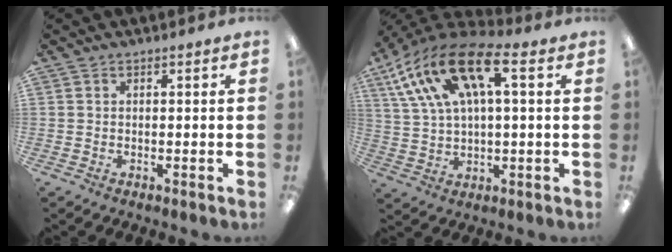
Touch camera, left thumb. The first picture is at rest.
{"total": 19.4, "force": [9.1, 8.4, 14.9], "torque": [-0.304, -0.026, 0.158]}